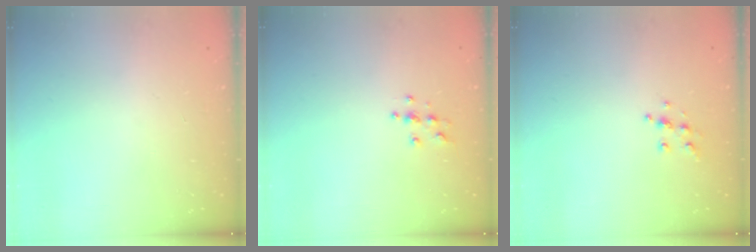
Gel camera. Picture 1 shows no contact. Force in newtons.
{"total": 3.9, "press": 3.8, "slide": 0.4}
{"total": 6.4, "press": 6.4, "slide": 0.6}